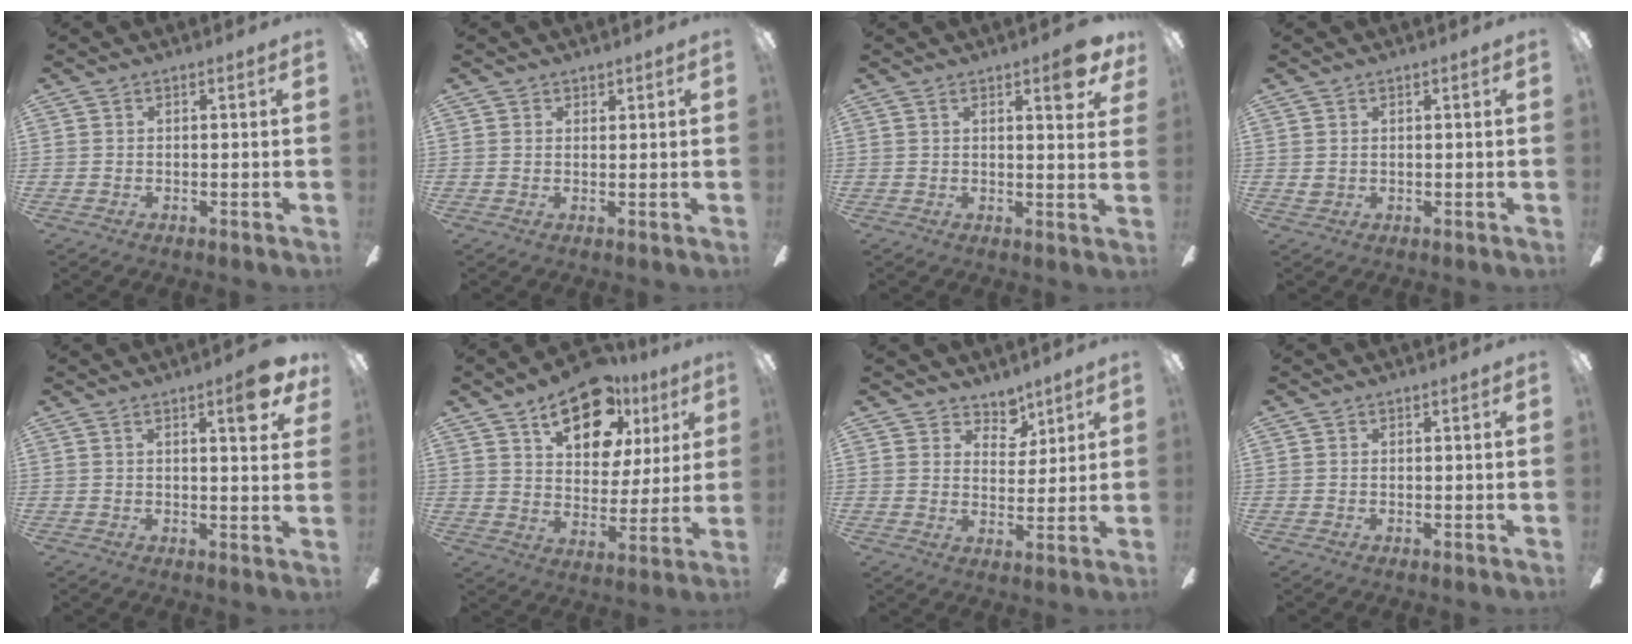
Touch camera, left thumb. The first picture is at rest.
{"total": 1.7, "force": [1.4, 0.9, -0.5], "torque": [0.017, -0.004, 0.026]}
{"total": 5.3, "force": [3.6, 1.0, 3.8], "torque": [-0.043, -0.020, 0.053]}
{"total": 1.2, "force": [0.6, 1.0, 0.0], "torque": [-0.003, 0.002, 0.011]}
{"total": 6.0, "force": [3.6, 1.1, 4.7], "torque": [-0.060, -0.015, 0.051]}
{"total": 17.0, "force": [10.5, 9.4, 9.5], "torque": [-0.133, -0.049, 0.182]}
{"total": 6.3, "force": [5.2, 3.6, 0.3], "torque": [-0.007, -0.033, 0.096]}
{"total": 0.6, "force": [0.3, 0.4, -0.4], "torque": [0.007, 0.000, 0.006]}